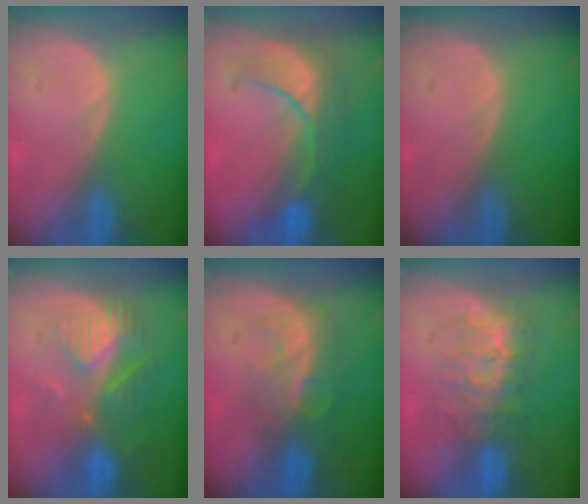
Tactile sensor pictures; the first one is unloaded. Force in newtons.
{"total": 8.3, "press": 8.3, "slide": 0.8}
{"total": 0.0}
{"total": 8.7, "press": 7.8, "slide": 4.0}
{"total": 8.2, "press": 7.0, "slide": 4.3}
{"total": 8.1, "press": 7.8, "slide": 2.3}